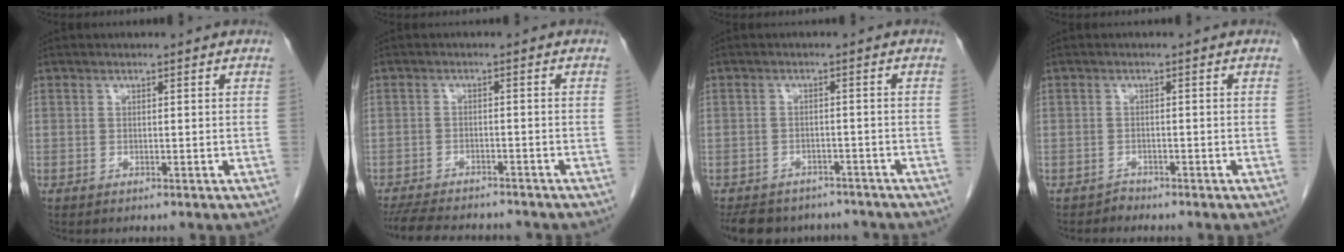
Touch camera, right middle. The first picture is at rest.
{"total": 12.0, "force": [-10.7, 2.9, 4.7], "torque": [-0.093, -0.011, -0.149]}
{"total": 11.1, "force": [-9.5, 4.9, 2.8], "torque": [-0.054, 0.002, -0.118]}
{"total": 0.8, "force": [-0.6, 0.2, -0.3], "torque": [0.007, -0.002, -0.013]}